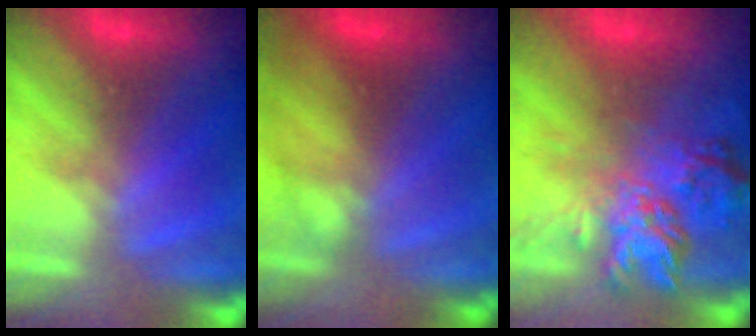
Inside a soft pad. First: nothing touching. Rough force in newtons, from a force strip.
{"total": 2.2}
{"total": 8.5}